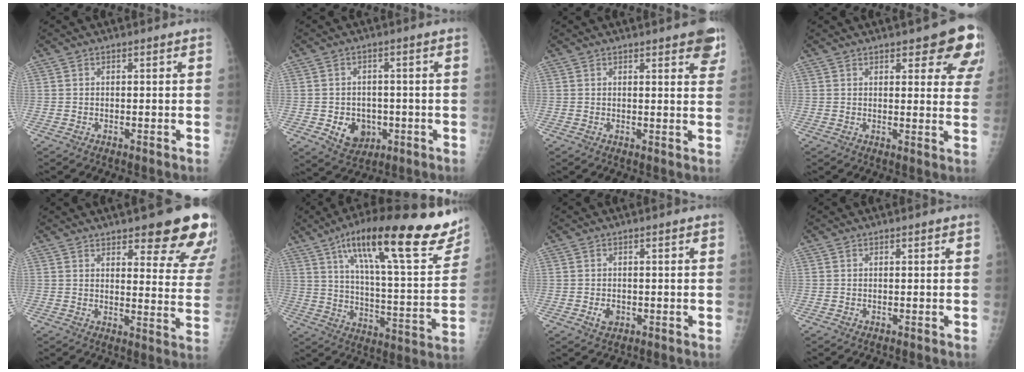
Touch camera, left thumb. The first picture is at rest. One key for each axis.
{"total": 6.7, "fx": -1.8, "fy": 5.5, "fz": 3.4, "tx": -0.023, "ty": 0.007, "tz": -0.018}
{"total": 7.0, "fx": 4.2, "fy": 2.0, "fz": 5.2, "tx": -0.039, "ty": -0.011, "tz": 0.046}
{"total": 10.8, "fx": 6.5, "fy": 3.8, "fz": 7.7, "tx": -0.053, "ty": -0.028, "tz": 0.069}
{"total": 17.5, "fx": 11.3, "fy": 5.1, "fz": 12.3, "tx": -0.112, "ty": -0.057, "tz": 0.132}
{"total": 28.7, "fx": 17.3, "fy": 6.9, "fz": 21.8, "tx": -0.296, "ty": -0.040, "tz": 0.262}
{"total": 2.2, "fx": -0.6, "fy": 1.6, "fz": 1.3, "tx": -0.018, "ty": 0.001, "tz": -0.008}
{"total": 0.0}